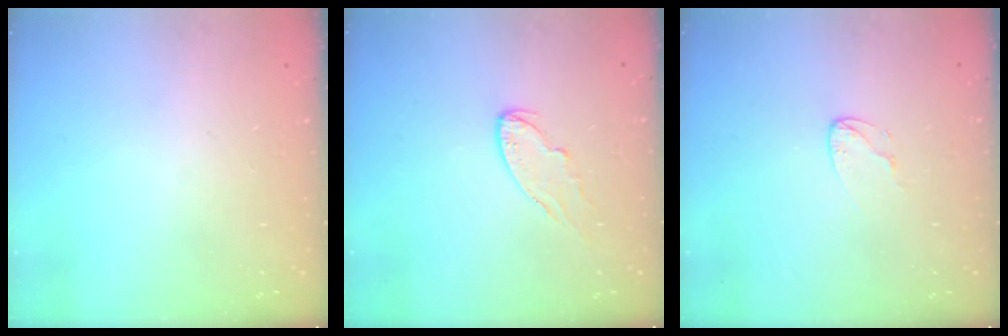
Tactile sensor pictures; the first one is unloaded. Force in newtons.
{"total": 6.1, "press": 6.1, "slide": 0.6}
{"total": 3.7, "press": 3.7, "slide": 0.3}